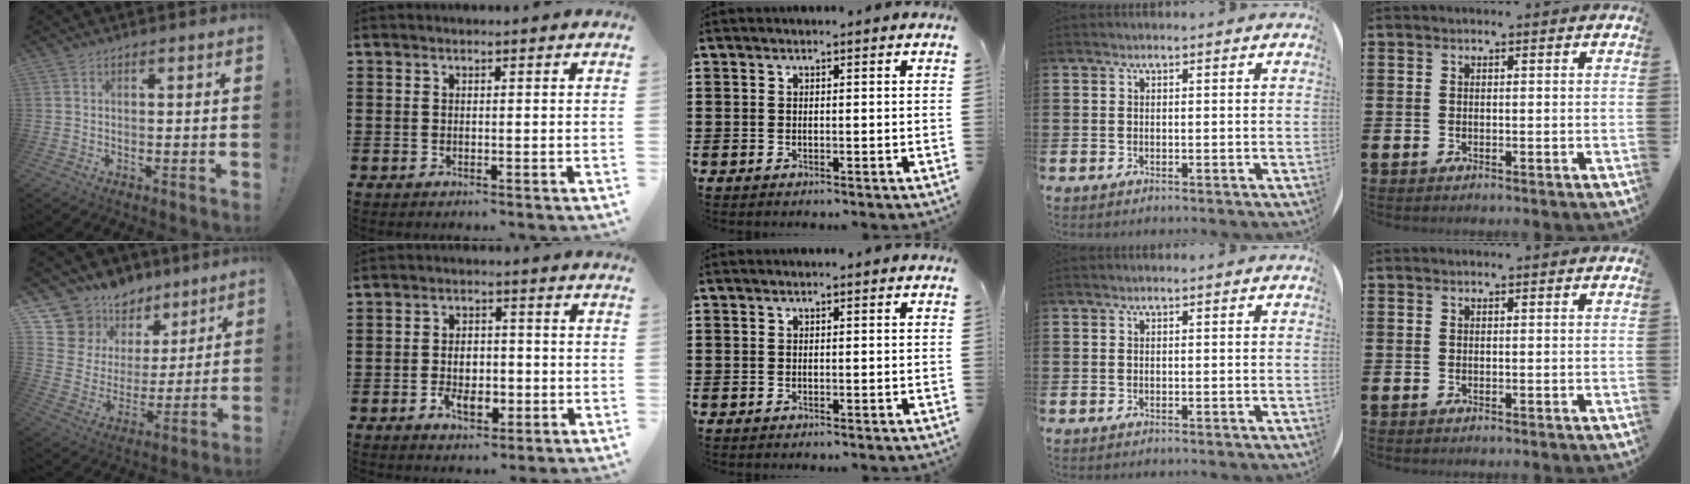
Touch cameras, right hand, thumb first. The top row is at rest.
{"thumb": {"total": 13.2, "force": [10.5, 7.8, 1.7], "torque": [-0.051, -0.088, 0.206]}, "index": {"total": 5.3, "force": [-1.6, 3.0, 4.0], "torque": [-0.062, -0.004, -0.030]}}